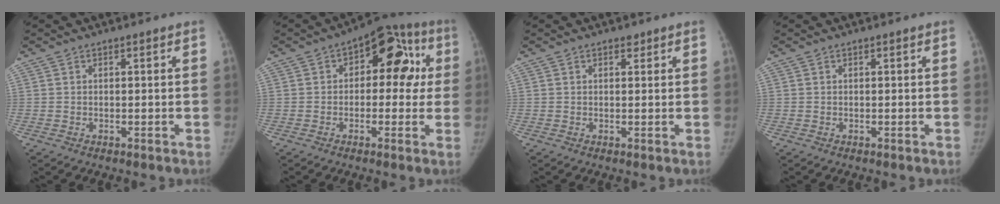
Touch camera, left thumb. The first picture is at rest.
{"total": 13.1, "force": [2.3, 8.1, 10.1], "torque": [-0.059, 0.036, 0.016]}
{"total": 1.1, "force": [0.8, 0.7, 0.4], "torque": [0.003, -0.002, 0.009]}
{"total": 0.0}